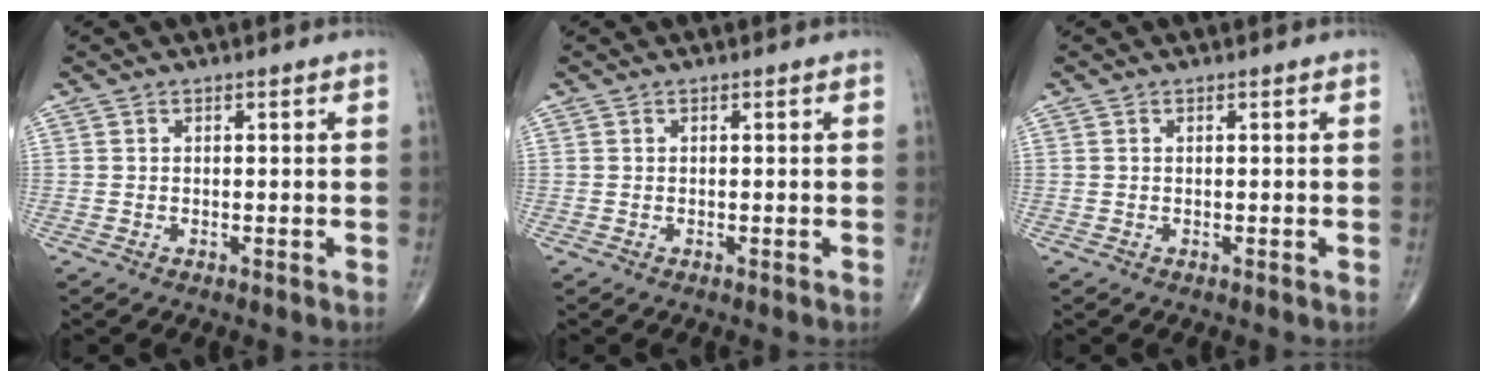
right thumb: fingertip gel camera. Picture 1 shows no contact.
{"total": 0.0}
{"total": 0.0}